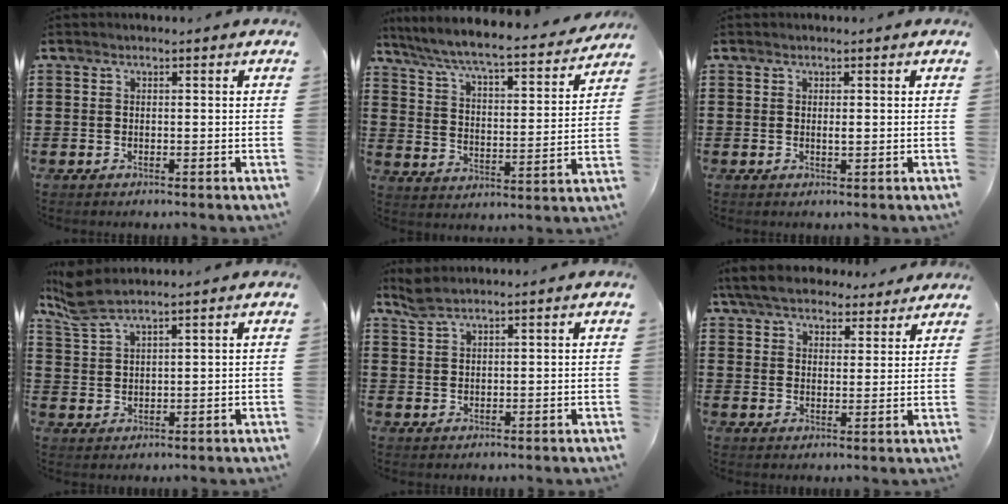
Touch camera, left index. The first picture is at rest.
{"total": 6.3, "force": [5.8, 0.0, 2.4], "torque": [-0.073, -0.044, 0.093]}
{"total": 1.0, "force": [0.1, 0.2, 0.9], "torque": [-0.019, -0.002, 0.003]}
{"total": 4.6, "force": [3.7, 0.5, 2.6], "torque": [-0.062, -0.005, 0.070]}
{"total": 2.2, "force": [1.9, 0.3, 1.1], "torque": [-0.026, 0.000, 0.037]}
{"total": 6.6, "force": [5.9, 1.7, 2.2], "torque": [-0.065, -0.015, 0.110]}